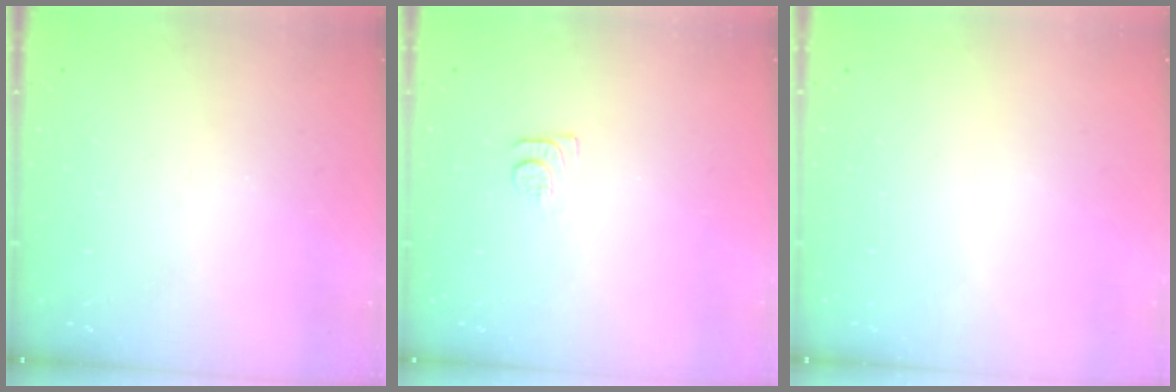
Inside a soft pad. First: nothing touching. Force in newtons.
{"total": 4.3, "press": 4.3, "slide": 0.7}
{"total": 1.5, "press": 1.5, "slide": 0.1}